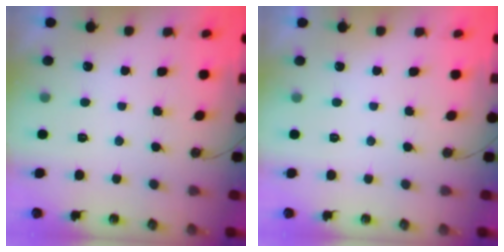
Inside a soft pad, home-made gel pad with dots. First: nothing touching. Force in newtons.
{"total": 0.0}